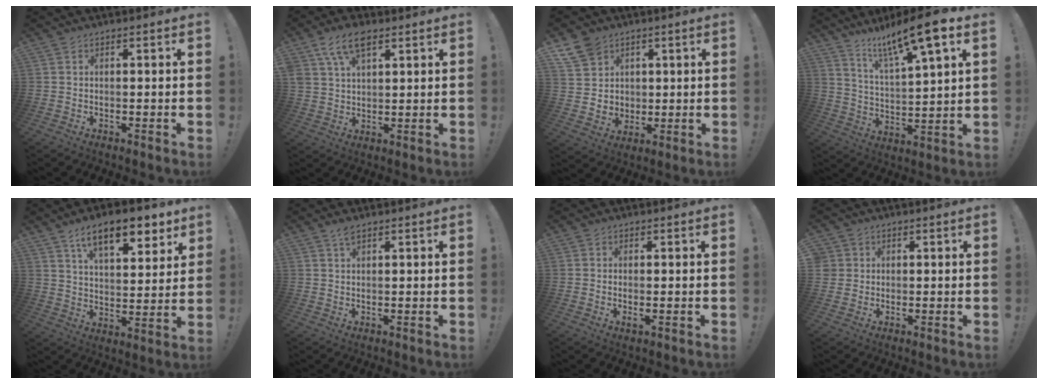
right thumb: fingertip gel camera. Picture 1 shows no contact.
{"total": 8.8, "force": [5.0, 4.6, 5.6], "torque": [-0.111, -0.002, 0.098]}
{"total": 10.3, "force": [5.3, 8.4, 3.0], "torque": [-0.052, -0.024, 0.111]}
{"total": 14.0, "force": [10.2, 1.5, 9.5], "torque": [-0.176, -0.063, 0.164]}
{"total": 14.2, "force": [9.0, 5.5, 9.5], "torque": [-0.145, -0.045, 0.152]}
{"total": 2.2, "force": [1.5, 0.5, 1.5], "torque": [-0.027, -0.002, 0.026]}
{"total": 1.4, "force": [0.0, 0.2, 1.3], "torque": [-0.017, -0.003, 0.000]}
{"total": 2.7, "force": [0.9, 2.5, 0.3], "torque": [-0.013, 0.001, 0.018]}